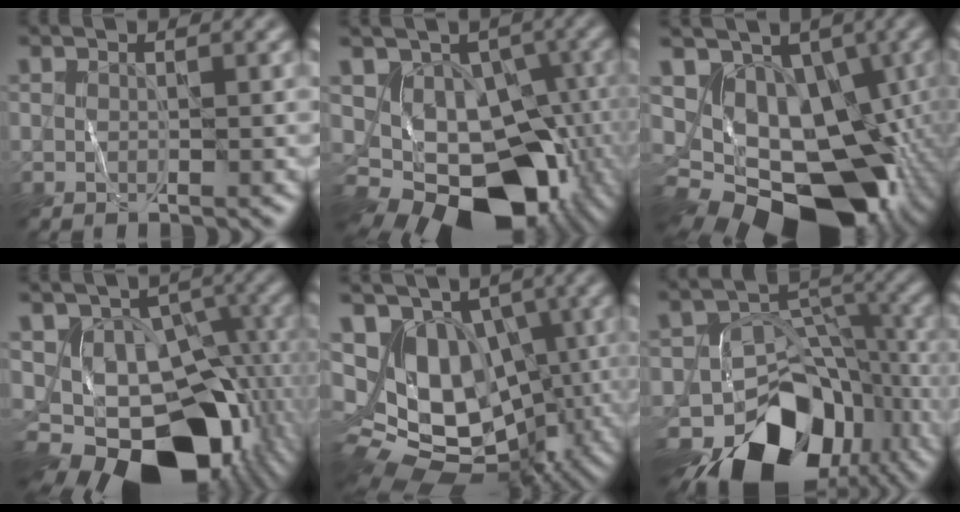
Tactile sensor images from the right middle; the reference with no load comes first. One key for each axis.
{"total": 12.6, "fx": -3.4, "fy": 8.7, "fz": 8.4, "tx": -0.092, "ty": -0.027, "tz": -0.041}
{"total": 14.5, "fx": -1.8, "fy": 10.3, "fz": 10.0, "tx": -0.127, "ty": -0.024, "tz": -0.017}
{"total": 14.2, "fx": -5.0, "fy": 9.6, "fz": 9.2, "tx": -0.113, "ty": -0.018, "tz": -0.068}
{"total": 11.1, "fx": 0.1, "fy": 8.5, "fz": 7.2, "tx": -0.095, "ty": 0.000, "tz": 0.008}
{"total": 14.2, "fx": -8.4, "fy": 9.1, "fz": 7.1, "tx": -0.116, "ty": -0.014, "tz": -0.125}